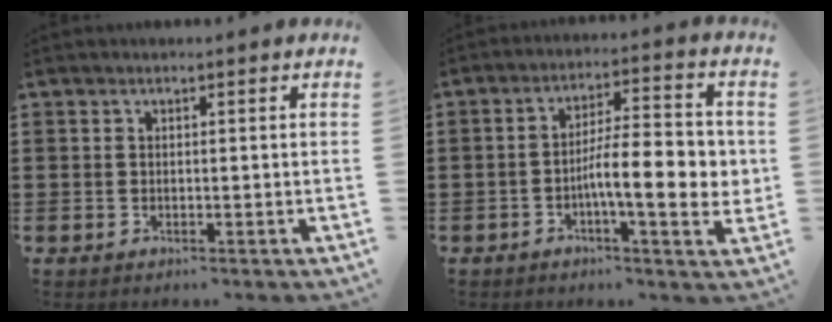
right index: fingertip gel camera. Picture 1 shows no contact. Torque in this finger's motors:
{"motor_torque": [2.14, 0.00, 0.51, 0.13]}